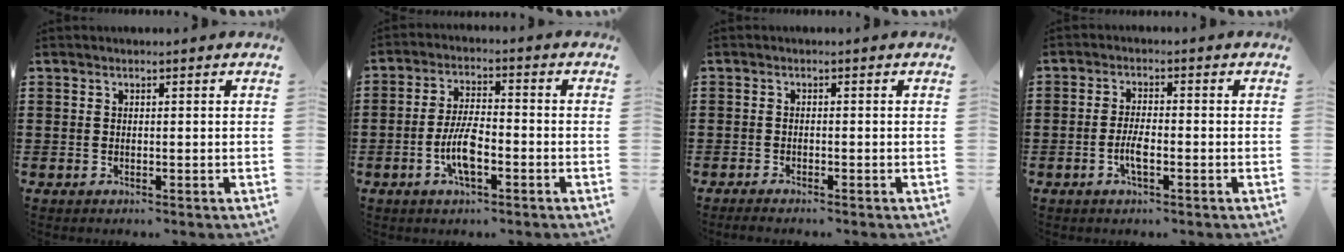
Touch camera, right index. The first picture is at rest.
{"total": 6.6, "force": [-2.3, 2.2, 5.8], "torque": [-0.132, -0.004, -0.049]}
{"total": 0.8, "force": [-0.8, -0.2, 0.2], "torque": [-0.004, -0.003, -0.013]}
{"total": 3.5, "force": [-1.3, 1.0, 3.1], "torque": [-0.069, -0.001, -0.028]}